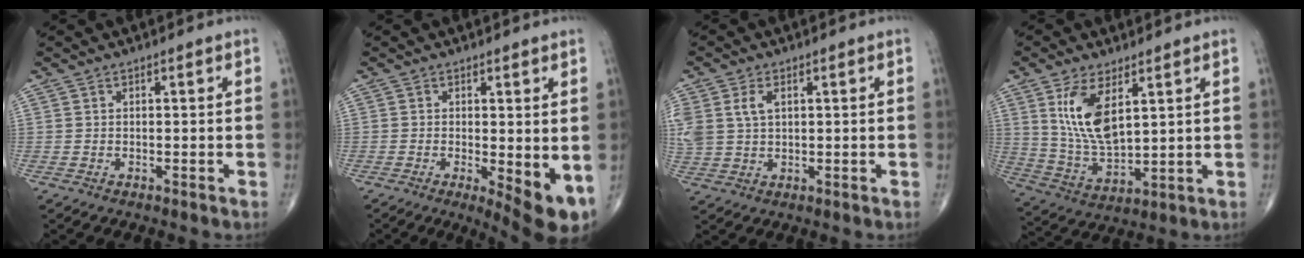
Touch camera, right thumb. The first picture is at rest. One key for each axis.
{"total": 8.1, "fx": -1.3, "fy": 2.5, "fz": 7.5, "tx": -0.106, "ty": -0.021, "tz": -0.014}
{"total": 8.2, "fx": 2.3, "fy": 5.5, "fz": 5.7, "tx": -0.143, "ty": 0.004, "tz": 0.052}
{"total": 12.1, "fx": 4.5, "fy": 5.5, "fz": 9.7, "tx": -0.180, "ty": -0.025, "tz": 0.101}